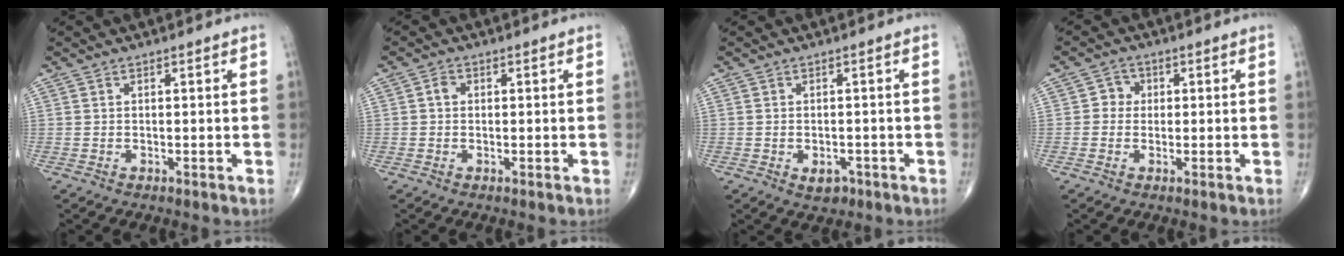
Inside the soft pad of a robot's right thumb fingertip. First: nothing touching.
{"total": 1.6, "force": [0.1, 1.3, 0.9], "torque": [-0.009, 0.005, -0.002]}
{"total": 2.7, "force": [-1.1, 1.8, 1.7], "torque": [-0.012, 0.003, -0.010]}
{"total": 2.8, "force": [0.1, 2.7, 0.9], "torque": [0.006, 0.008, -0.007]}